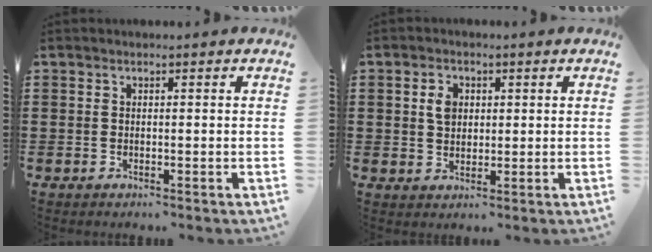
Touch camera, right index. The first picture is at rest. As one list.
[{"total": 3.4, "force": [0.8, 2.5, 2.2], "torque": [-0.051, 0.011, 0.013]}]